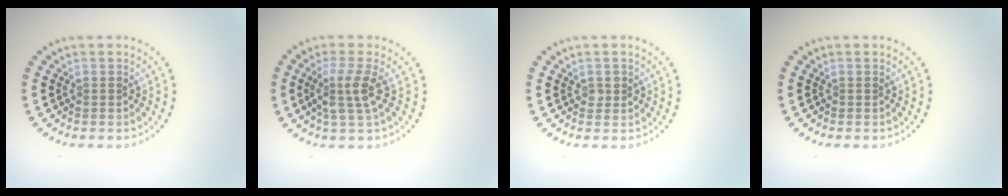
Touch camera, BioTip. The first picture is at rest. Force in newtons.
{"total": 2.9, "press": 2.2, "slide": 1.8}
{"total": 1.0, "press": 1.0, "slide": 0.2}
{"total": 0.0}